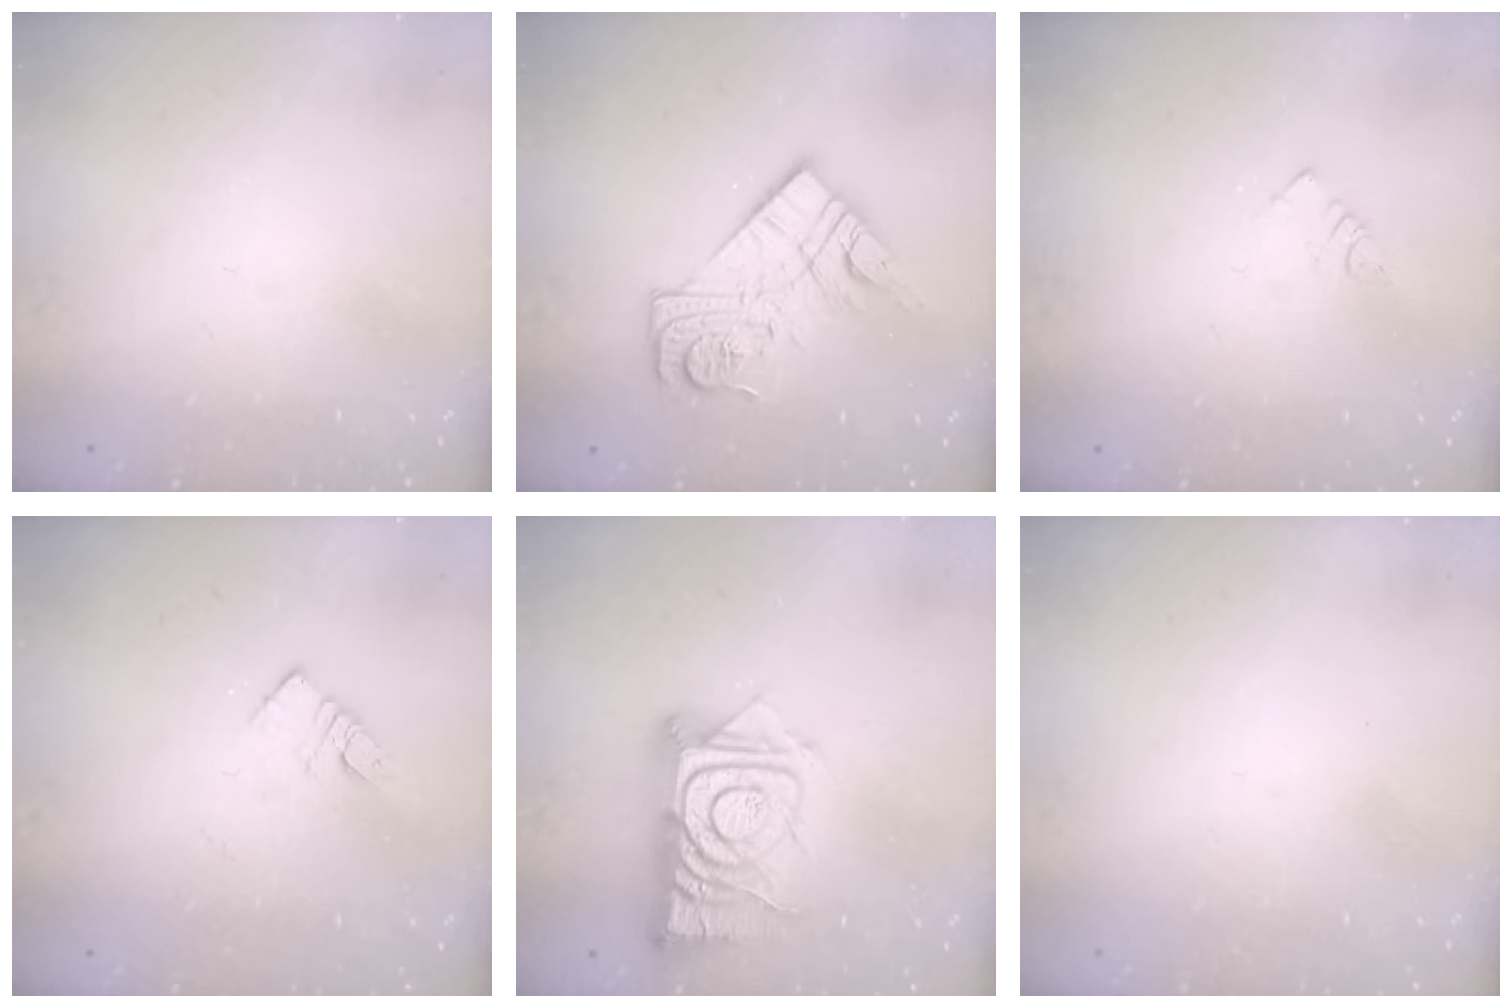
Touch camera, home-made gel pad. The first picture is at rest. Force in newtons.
{"total": 14.6, "press": 14.5, "slide": 0.8}
{"total": 2.3, "press": 2.3, "slide": 0.4}
{"total": 4.9, "press": 4.9, "slide": 0.2}
{"total": 15.5, "press": 15.4, "slide": 1.2}
{"total": 1.5, "press": 1.5, "slide": 0.1}